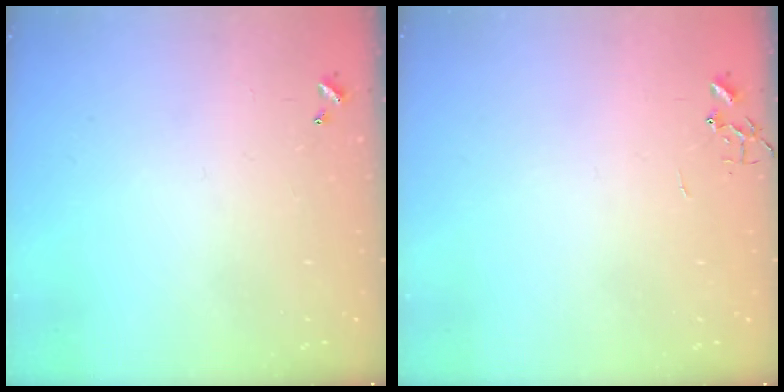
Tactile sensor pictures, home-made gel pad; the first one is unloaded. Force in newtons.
{"total": 0.0}